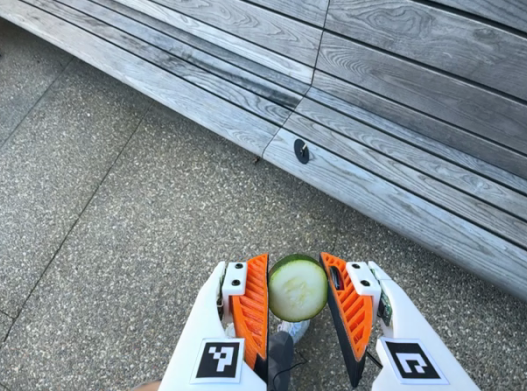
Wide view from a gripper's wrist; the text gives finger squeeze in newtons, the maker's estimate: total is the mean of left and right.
{"total": 12.8, "left": 12.9, "right": 12.7}